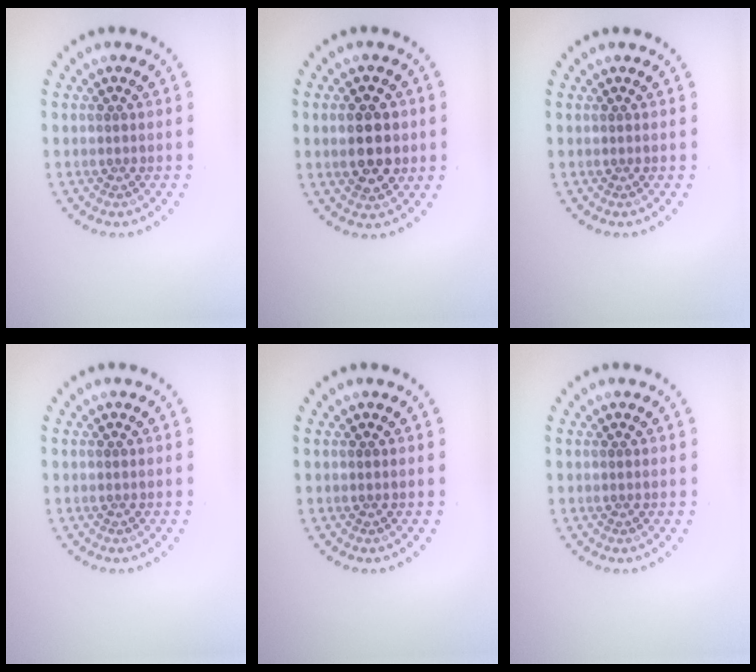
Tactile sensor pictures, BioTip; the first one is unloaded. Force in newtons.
{"total": 4.5, "press": 4.5, "slide": 0.2}
{"total": 0.0}
{"total": 0.0}
{"total": 0.0}
{"total": 0.0}